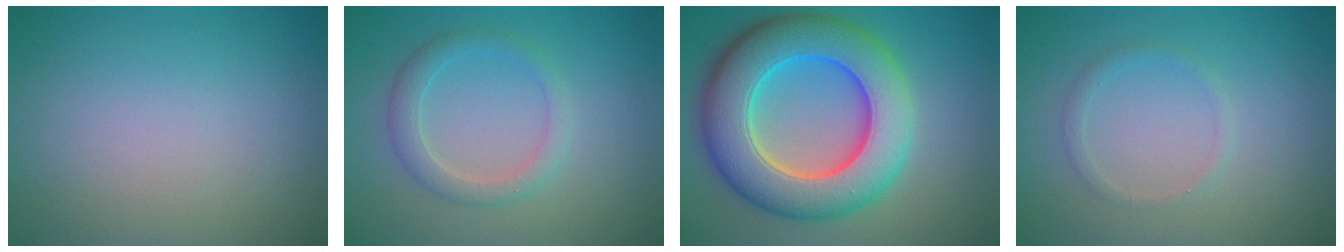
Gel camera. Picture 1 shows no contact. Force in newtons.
{"total": 2.5, "press": 2.5, "slide": 0.1}
{"total": 11.5, "press": 11.5, "slide": 0.4}
{"total": 1.1, "press": 1.1, "slide": 0.0}